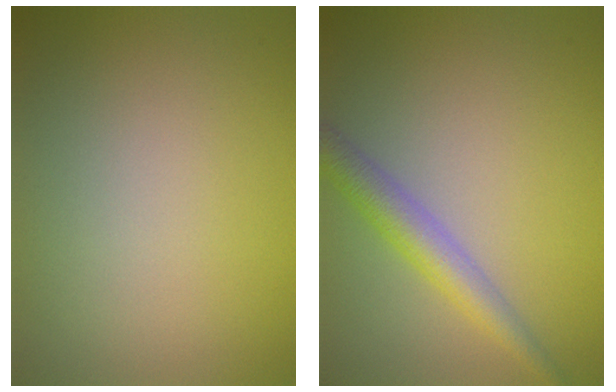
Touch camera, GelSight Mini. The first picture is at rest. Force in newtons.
{"total": 3.4, "press": 3.4, "slide": 0.1}